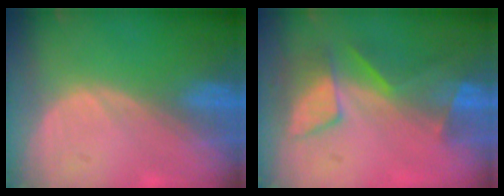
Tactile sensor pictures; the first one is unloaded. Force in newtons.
{"total": 8.5, "press": 7.2, "slide": 4.5}